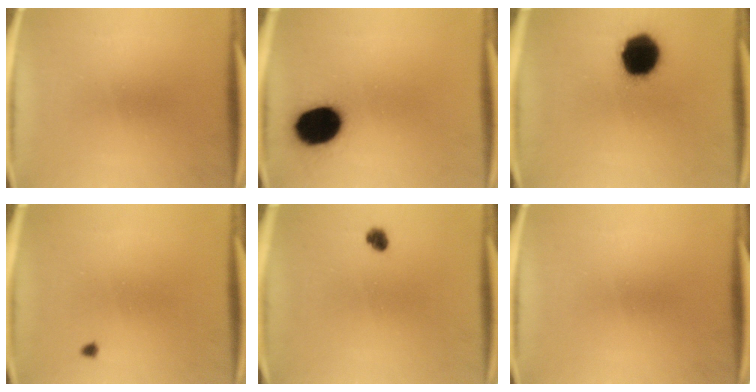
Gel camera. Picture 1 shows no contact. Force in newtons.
{"total": 14.1}
{"total": 16.0}
{"total": 0.6}
{"total": 2.2}
{"total": 0.0}